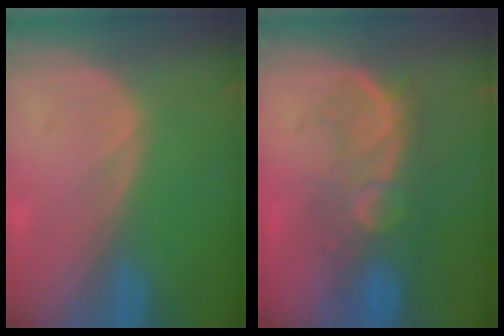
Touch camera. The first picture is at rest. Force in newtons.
{"total": 8.1, "press": 7.9, "slide": 1.8}